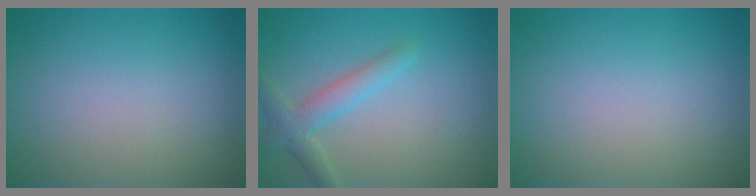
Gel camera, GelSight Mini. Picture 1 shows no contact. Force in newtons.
{"total": 2.8, "press": 2.8, "slide": 0.1}
{"total": 0.0}